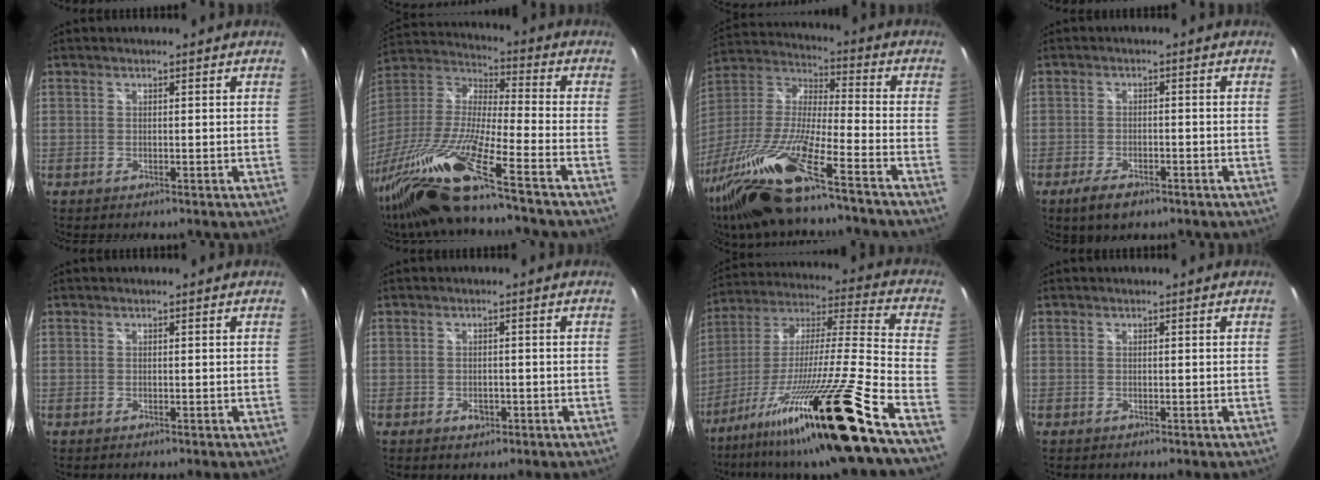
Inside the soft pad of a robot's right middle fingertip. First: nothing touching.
{"total": 22.8, "force": [-16.5, -0.7, 15.7], "torque": [-0.288, -0.061, -0.308]}
{"total": 21.8, "force": [-15.6, 0.8, 15.2], "torque": [-0.291, -0.051, -0.291]}
{"total": 5.4, "force": [-3.6, 2.1, 3.4], "torque": [-0.080, -0.010, -0.058]}
{"total": 0.0}
{"total": 2.2, "force": [-1.0, 1.5, 1.1], "torque": [-0.018, -0.001, -0.015]}
{"total": 27.7, "force": [-19.0, -2.0, 20.0], "torque": [-0.322, -0.063, -0.321]}
{"total": 0.0}